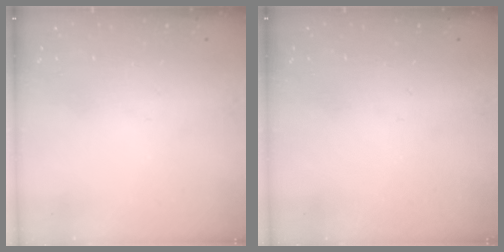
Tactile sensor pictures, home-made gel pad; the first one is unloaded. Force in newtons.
{"total": 0.0}